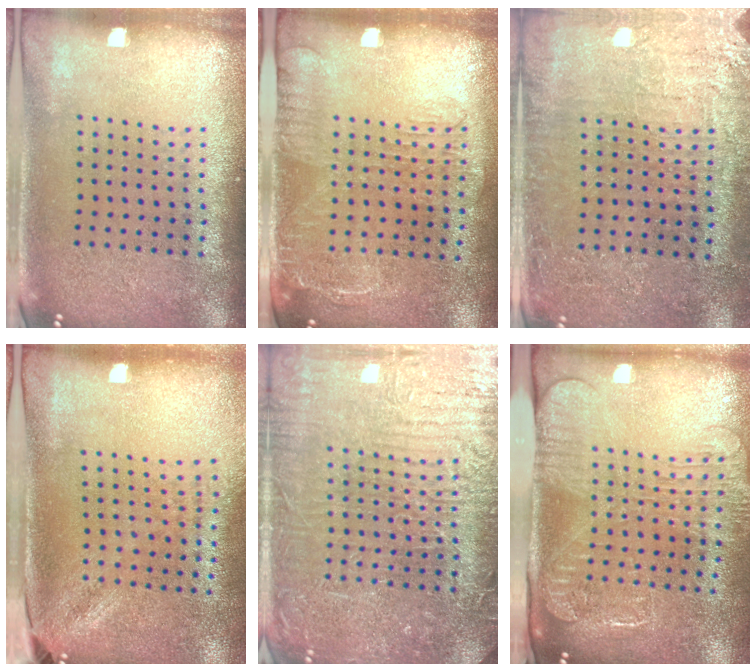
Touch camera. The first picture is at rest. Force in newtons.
{"total": 1.6, "press": 1.2, "slide": 1.1}
{"total": 3.1, "press": 3.0, "slide": 0.5}
{"total": 1.8, "press": 1.4, "slide": 1.2}
{"total": 4.8, "press": 4.8, "slide": 0.6}
{"total": 2.6, "press": 2.0, "slide": 1.7}